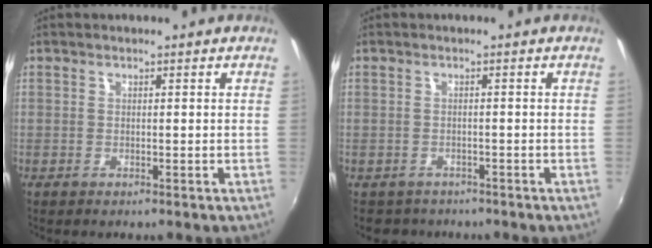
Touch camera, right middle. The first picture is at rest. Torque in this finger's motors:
{"motor_torque": [0.24, -0.28, -0.02, 0.00]}